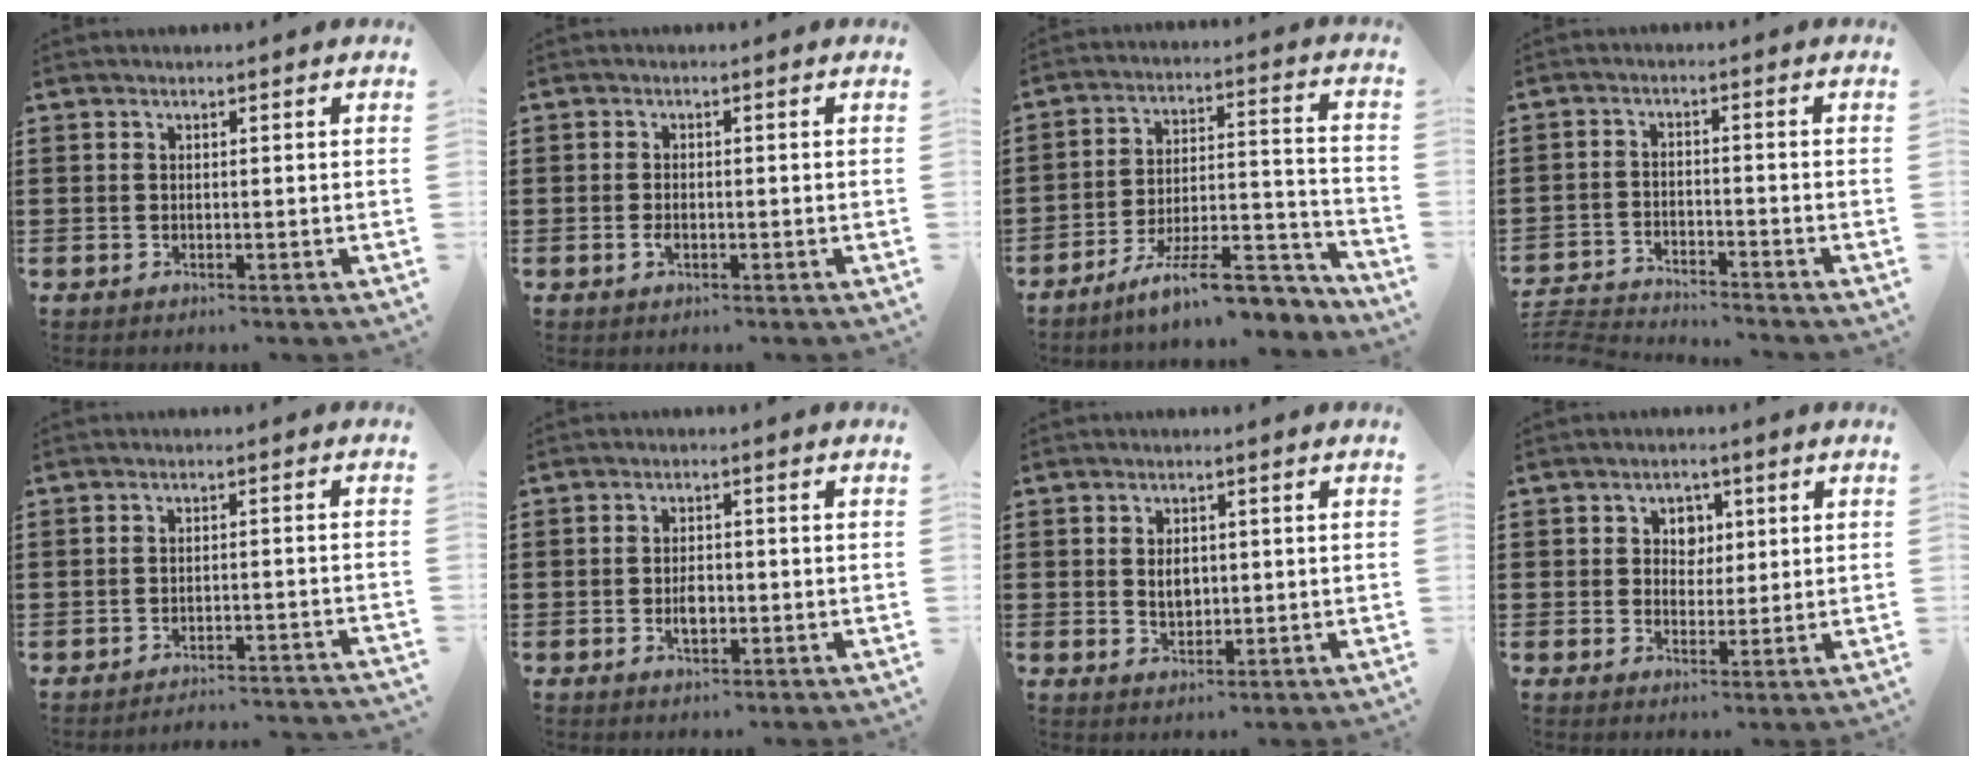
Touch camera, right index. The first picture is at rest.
{"total": 1.3, "force": [-0.5, 0.5, 1.1], "torque": [-0.031, -0.008, -0.010]}
{"total": 12.7, "force": [-9.9, 2.5, 7.6], "torque": [-0.111, 0.034, -0.176]}
{"total": 3.6, "force": [-3.6, 0.0, 0.1], "torque": [-0.015, -0.004, -0.080]}
{"total": 2.8, "force": [-2.8, -0.2, 0.3], "torque": [-0.009, -0.002, -0.060]}
{"total": 2.8, "force": [-0.6, 1.5, 2.3], "torque": [-0.043, 0.002, -0.010]}
{"total": 3.0, "force": [0.1, 1.9, 2.3], "torque": [-0.041, 0.003, 0.000]}
{"total": 2.5, "force": [0.6, 2.4, -0.2], "torque": [0.002, 0.007, 0.007]}